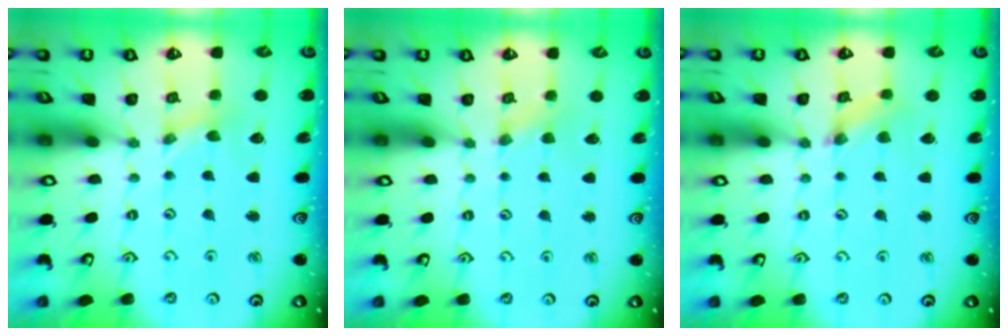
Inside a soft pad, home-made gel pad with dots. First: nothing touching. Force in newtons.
{"total": 1.5, "press": 1.4, "slide": 0.3}
{"total": 1.4, "press": 1.3, "slide": 0.3}